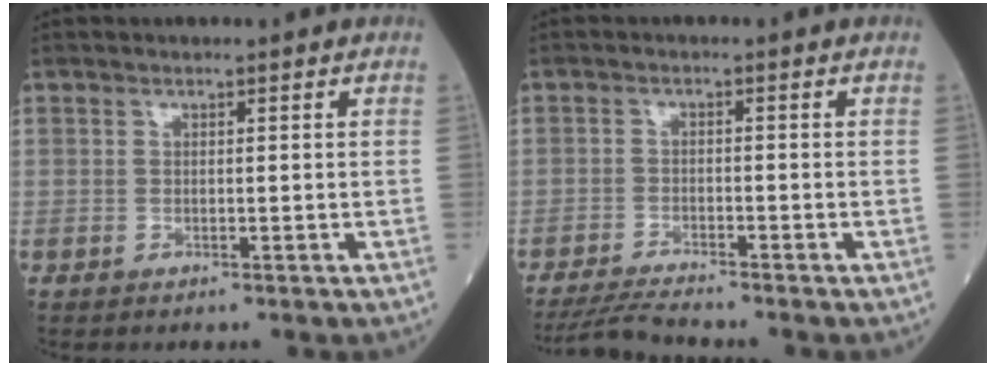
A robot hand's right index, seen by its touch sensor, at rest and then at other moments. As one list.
[{"total": 4.5, "force": [-4.2, -0.9, 1.2], "torque": [-0.026, -0.023, -0.080]}]